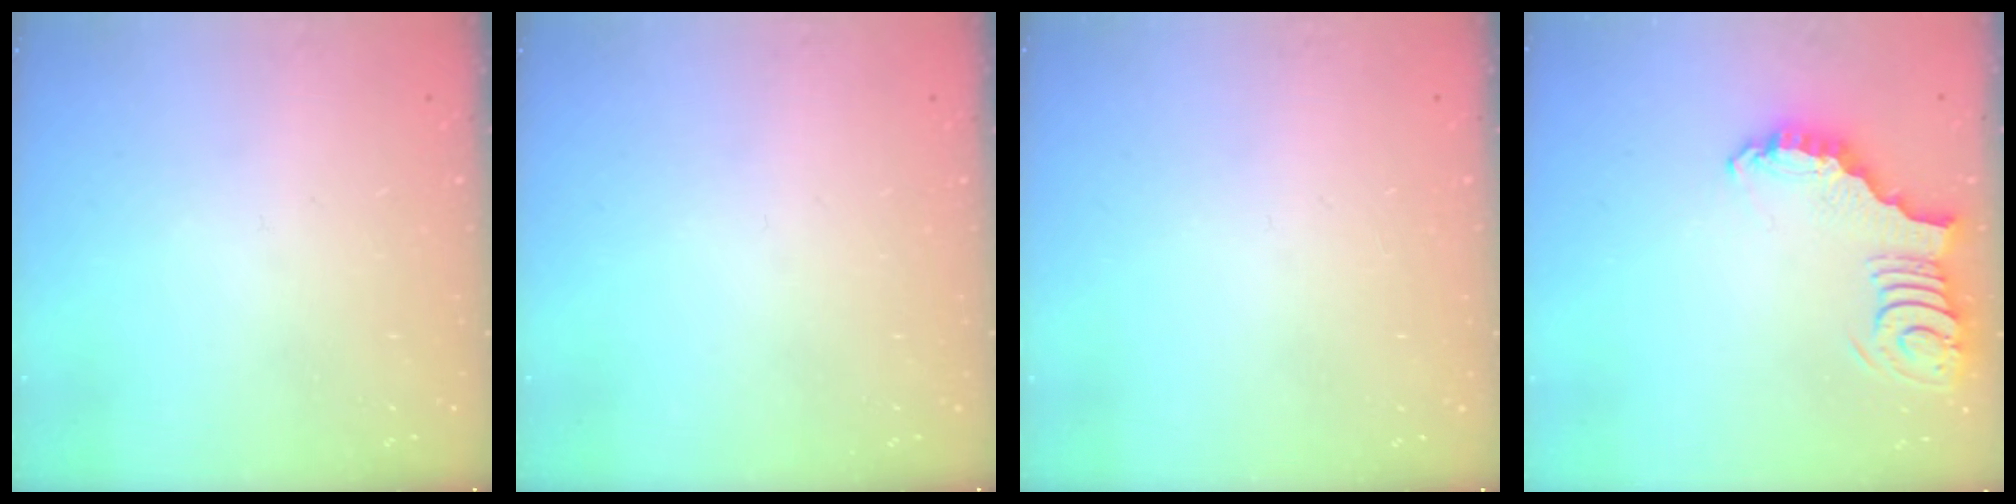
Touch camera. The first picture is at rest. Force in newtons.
{"total": 0.0}
{"total": 0.0}
{"total": 3.9, "press": 3.9, "slide": 0.6}